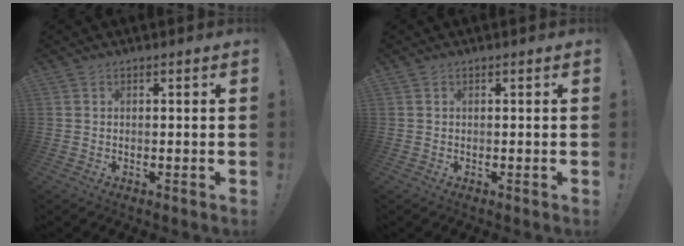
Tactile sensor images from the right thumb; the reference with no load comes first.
{"total": 0.0}